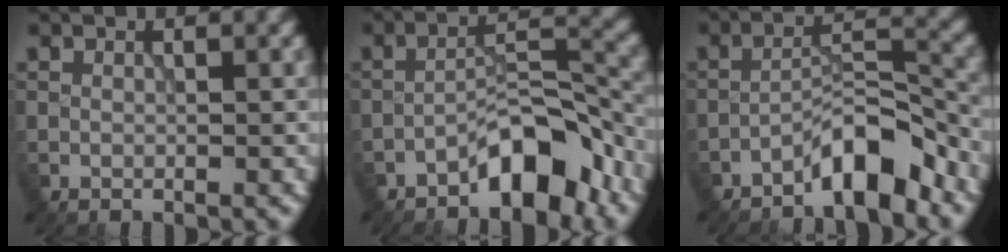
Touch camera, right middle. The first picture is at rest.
{"total": 5.8, "force": [-4.1, 1.8, 3.7], "torque": [-0.048, 0.019, -0.072]}
{"total": 5.2, "force": [-4.0, 1.1, 3.3], "torque": [-0.048, 0.018, -0.075]}